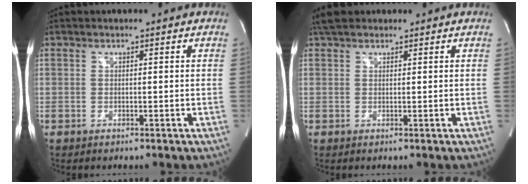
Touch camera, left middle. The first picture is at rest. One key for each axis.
{"total": 3.3, "fx": 2.7, "fy": 1.5, "fz": 1.1, "tx": -0.023, "ty": 0.024, "tz": 0.047}